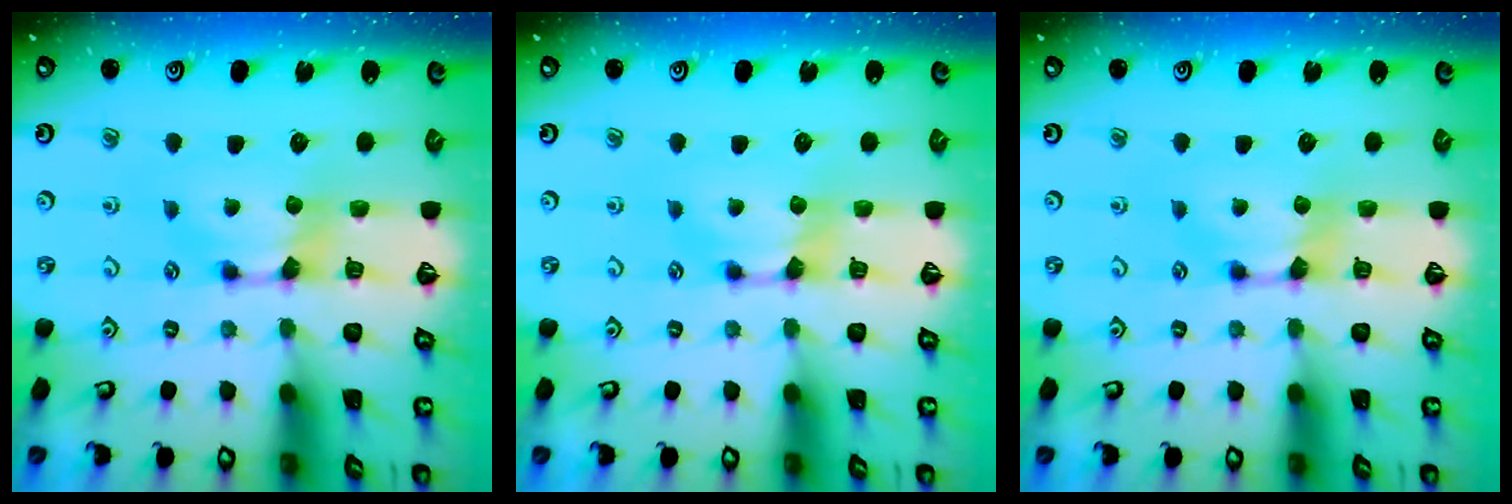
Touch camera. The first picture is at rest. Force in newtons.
{"total": 0.0}
{"total": 0.0}